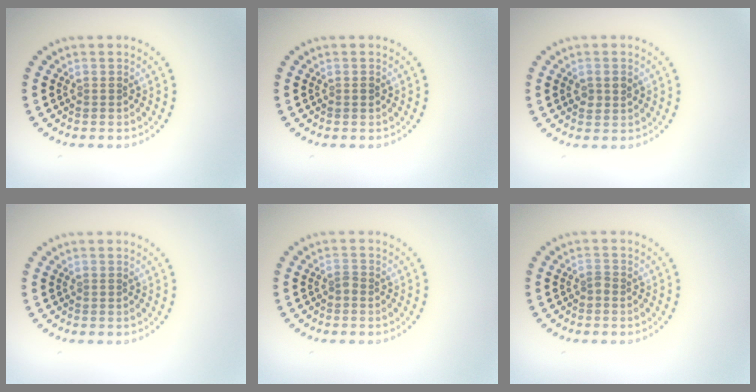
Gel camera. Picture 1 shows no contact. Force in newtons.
{"total": 0.6, "press": 0.6, "slide": 0.1}
{"total": 1.5, "press": 1.5, "slide": 0.1}
{"total": 0.0}
{"total": 0.8, "press": 0.6, "slide": 0.5}
{"total": 0.8, "press": 0.6, "slide": 0.5}